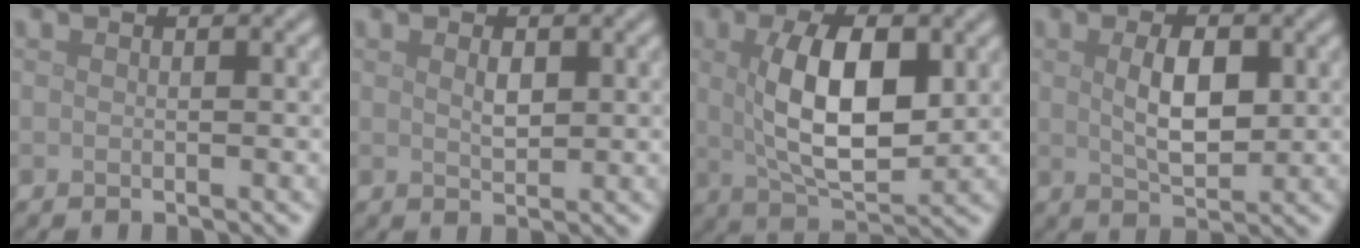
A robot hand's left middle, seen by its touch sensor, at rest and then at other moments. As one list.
[{"total": 1.3, "force": [0.5, 0.6, 1.0], "torque": [-0.021, -0.002, 0.013]}, {"total": 8.3, "force": [1.2, 3.7, 7.3], "torque": [-0.135, -0.004, 0.025]}, {"total": 4.0, "force": [0.7, 2.0, 3.5], "torque": [-0.072, -0.003, 0.017]}]